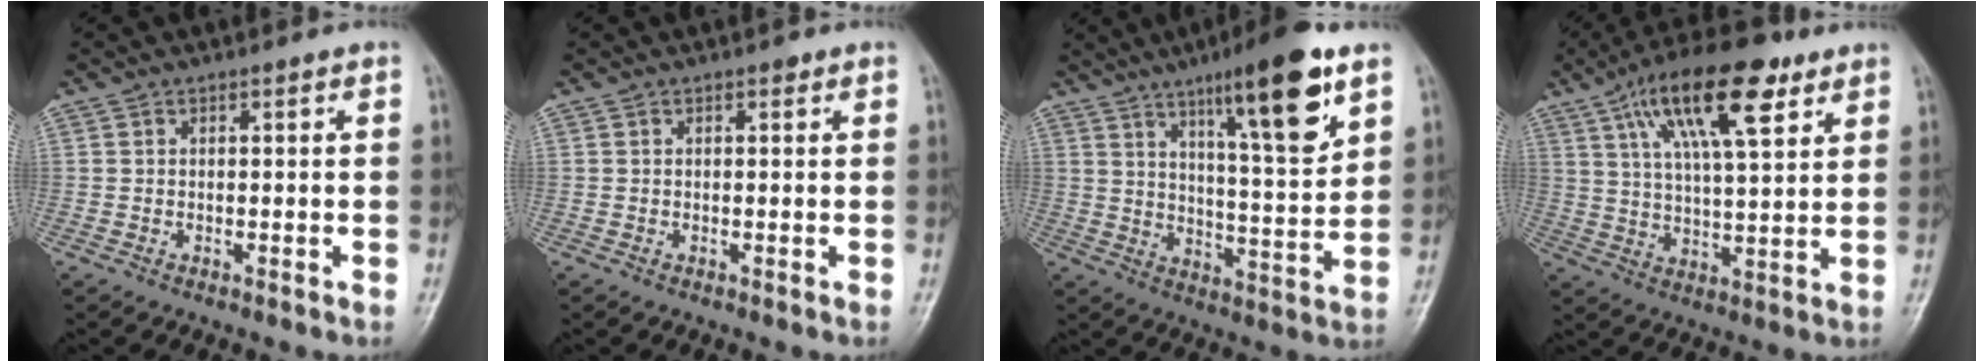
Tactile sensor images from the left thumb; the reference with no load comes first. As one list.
[{"total": 0.6, "force": [0.3, 0.4, 0.3], "torque": [0.000, 0.000, 0.000]}, {"total": 16.6, "force": [9.3, 3.1, 13.4], "torque": [-0.191, -0.048, 0.148]}, {"total": 17.7, "force": [8.8, 6.2, 14.0], "torque": [-0.216, -0.014, 0.147]}]